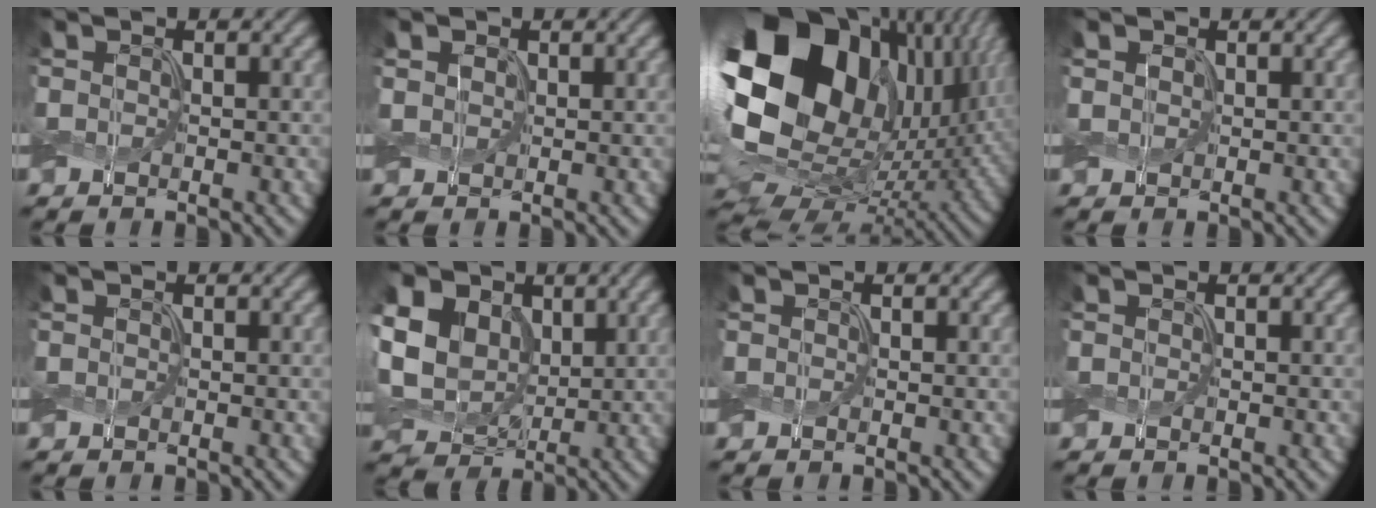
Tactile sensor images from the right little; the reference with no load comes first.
{"total": 1.1, "force": [0.3, 0.9, 0.4], "torque": [-0.011, 0.001, 0.006]}
{"total": 21.7, "force": [4.9, 15.3, 14.5], "torque": [-0.320, 0.001, 0.103]}
{"total": 0.8, "force": [0.3, 0.7, 0.3], "torque": [-0.005, 0.001, 0.005]}
{"total": 0.0}
{"total": 12.2, "force": [2.5, 9.9, 6.8], "torque": [-0.181, 0.027, 0.037]}
{"total": 0.0}
{"total": 0.0}